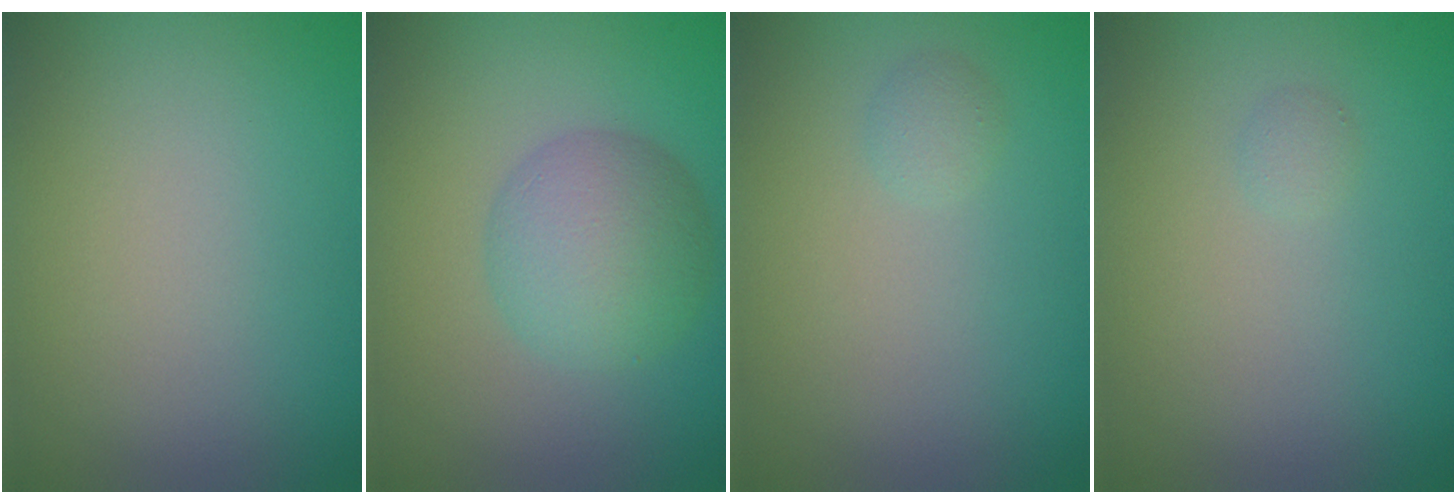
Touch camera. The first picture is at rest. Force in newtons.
{"total": 5.0, "press": 5.0, "slide": 0.2}
{"total": 0.8, "press": 0.8, "slide": 0.0}
{"total": 0.6, "press": 0.6, "slide": 0.1}